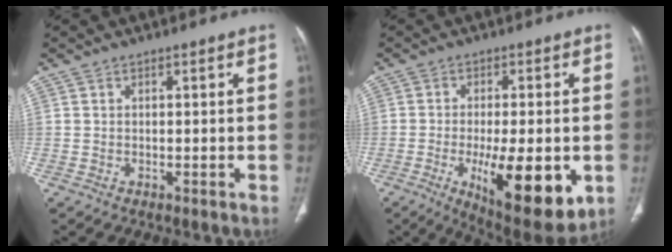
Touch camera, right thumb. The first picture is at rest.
{"total": 17.6, "force": [-4.8, 6.2, 15.8], "torque": [-0.213, -0.017, -0.055]}